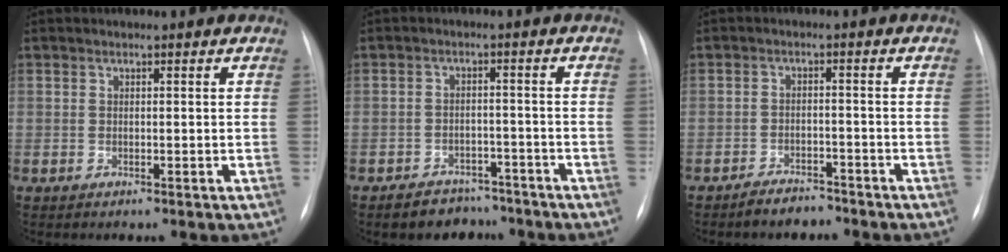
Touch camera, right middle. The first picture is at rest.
{"total": 6.3, "force": [-5.2, 3.5, 0.9], "torque": [-0.007, 0.012, -0.075]}
{"total": 3.5, "force": [-3.2, 1.3, 0.8], "torque": [-0.023, 0.000, -0.050]}